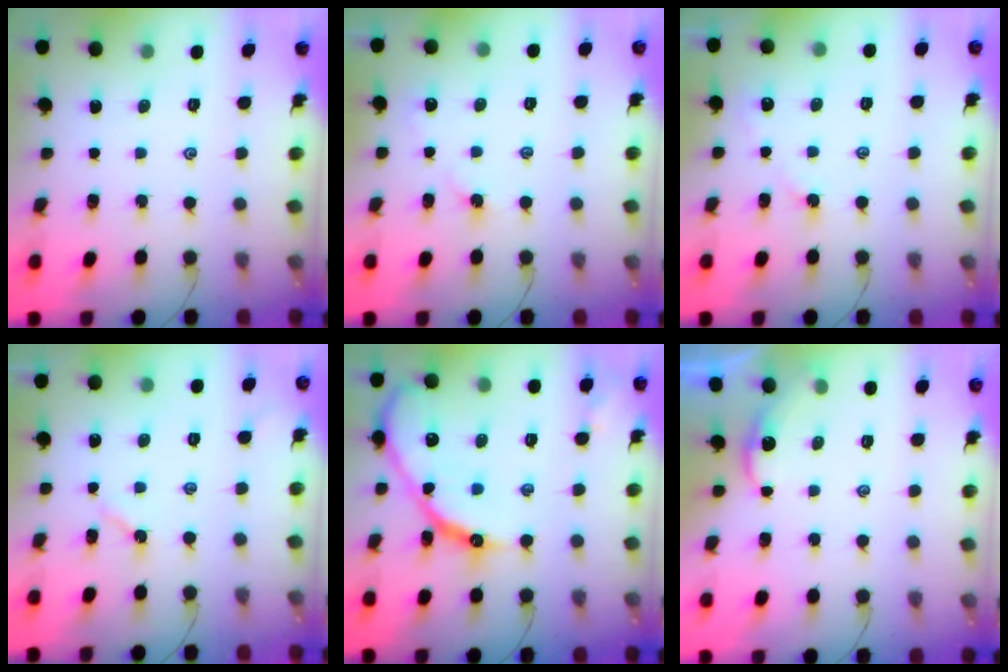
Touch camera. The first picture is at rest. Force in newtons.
{"total": 2.2, "press": 2.1, "slide": 0.4}
{"total": 2.3, "press": 2.3, "slide": 0.3}
{"total": 2.6, "press": 2.5, "slide": 0.3}
{"total": 19.8, "press": 19.7, "slide": 1.6}
{"total": 1.3, "press": 1.3, "slide": 0.2}